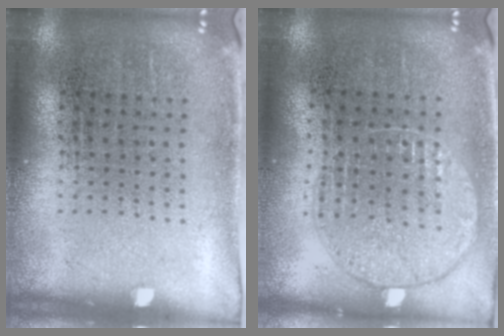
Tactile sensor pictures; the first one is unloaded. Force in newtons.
{"total": 1.0, "press": 0.9, "slide": 0.3}